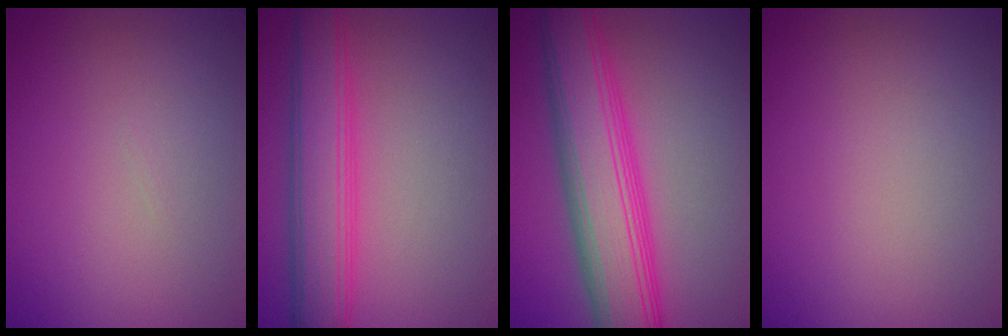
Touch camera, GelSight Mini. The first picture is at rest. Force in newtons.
{"total": 5.8, "press": 5.8, "slide": 0.1}
{"total": 8.9, "press": 8.9, "slide": 0.2}
{"total": 0.0}